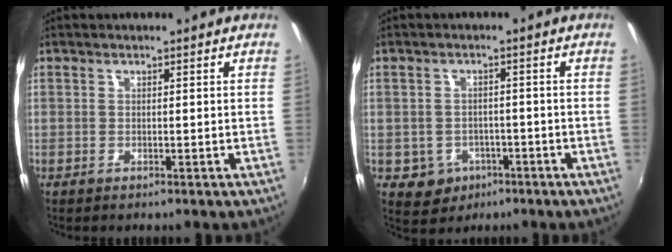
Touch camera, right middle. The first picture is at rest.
{"total": 5.6, "force": [-2.3, 4.9, 1.5], "torque": [-0.044, 0.005, -0.022]}